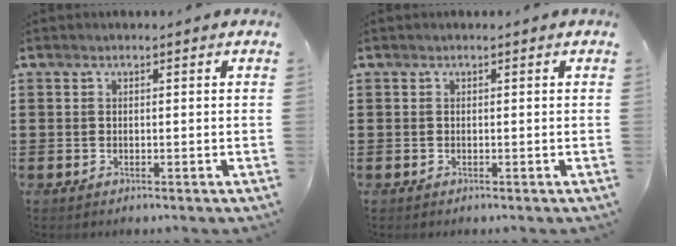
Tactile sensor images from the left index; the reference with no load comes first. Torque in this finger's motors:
{"motor_torque": [0.00, 0.00, 0.01, -0.01]}